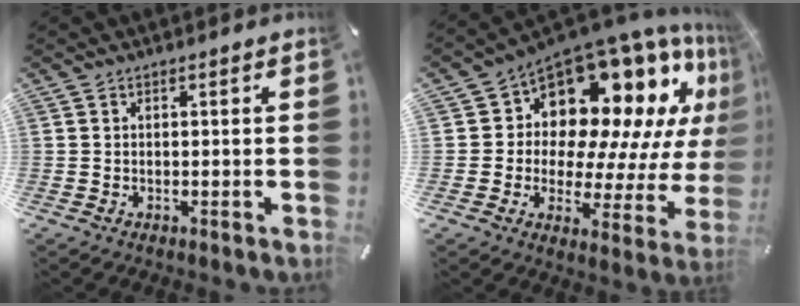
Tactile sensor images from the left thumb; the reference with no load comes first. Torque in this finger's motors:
{"motor_torque": [1.42, 1.98, 2.09, -0.69, 0.37]}